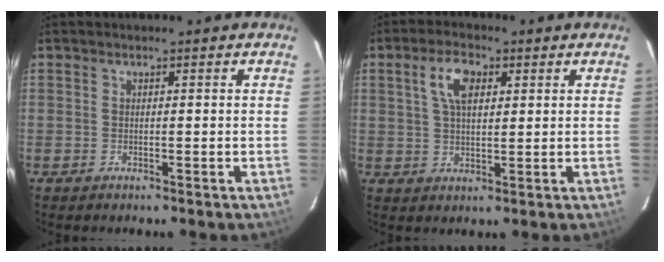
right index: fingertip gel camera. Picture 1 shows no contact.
{"total": 6.2, "force": [2.3, 3.0, 4.8], "torque": [-0.091, 0.014, 0.042]}